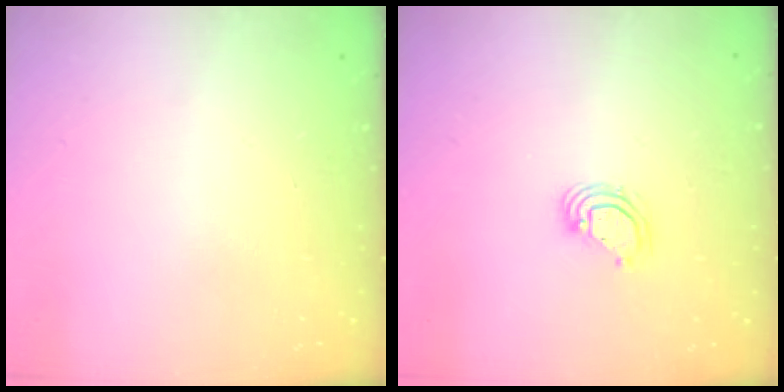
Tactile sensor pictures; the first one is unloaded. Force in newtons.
{"total": 5.2, "press": 5.2, "slide": 0.3}